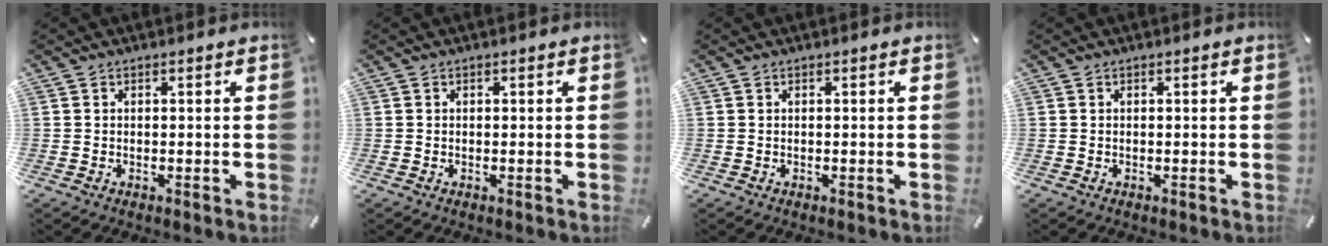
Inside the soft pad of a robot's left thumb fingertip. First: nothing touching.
{"total": 0.0}
{"total": 0.0}
{"total": 0.0}